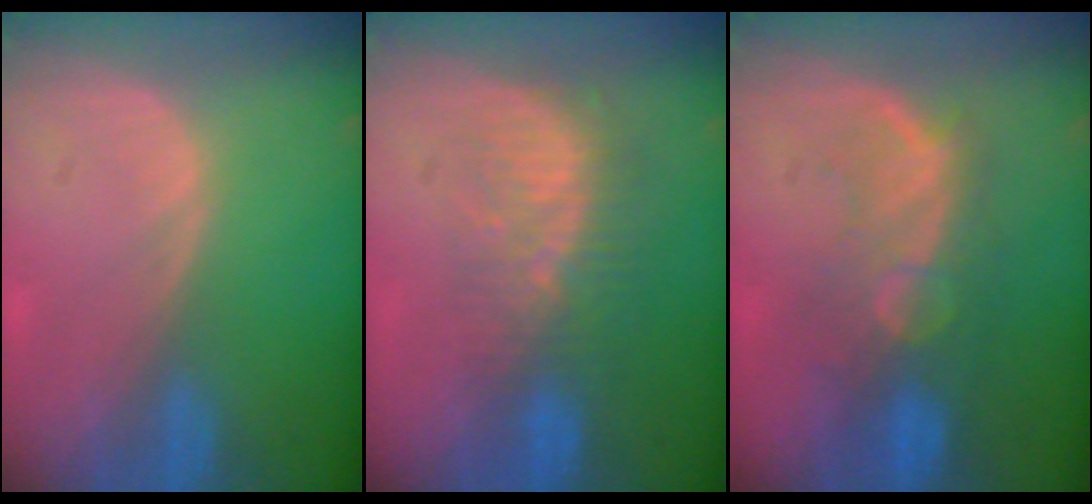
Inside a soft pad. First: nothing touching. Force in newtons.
{"total": 8.4, "press": 7.5, "slide": 3.9}
{"total": 9.6, "press": 8.5, "slide": 4.6}